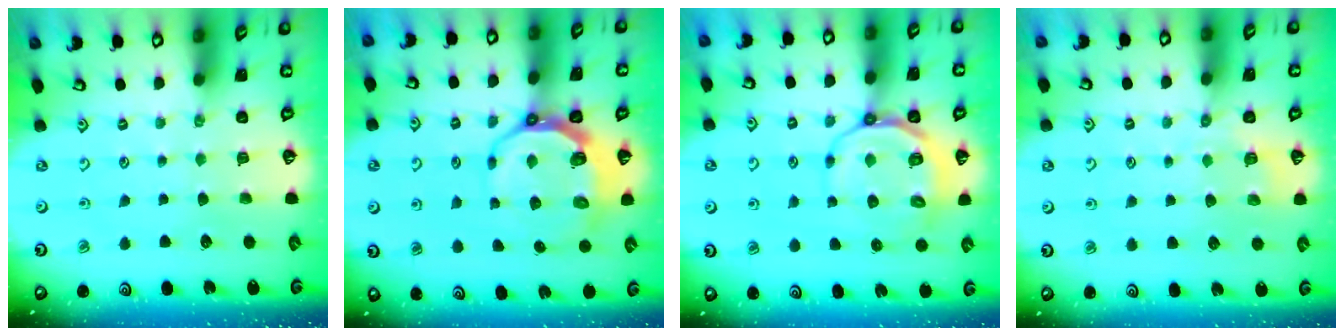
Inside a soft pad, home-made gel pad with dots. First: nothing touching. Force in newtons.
{"total": 9.4, "press": 8.6, "slide": 3.9}
{"total": 9.8, "press": 9.5, "slide": 2.4}
{"total": 3.4, "press": 2.8, "slide": 1.9}